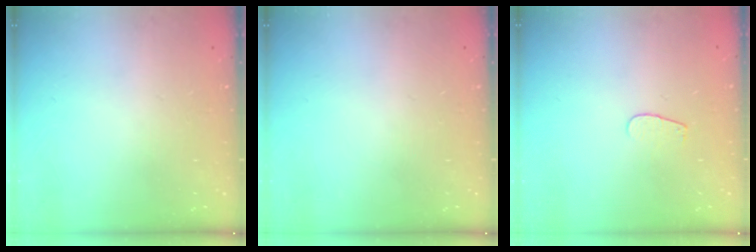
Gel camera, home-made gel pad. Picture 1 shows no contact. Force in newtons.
{"total": 0.0}
{"total": 2.6, "press": 2.5, "slide": 0.3}